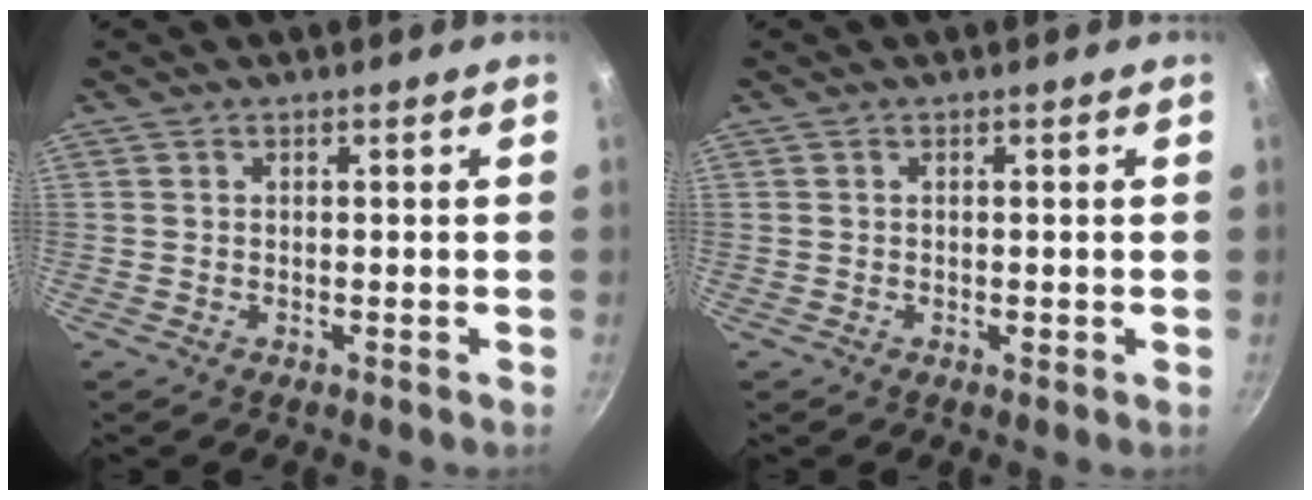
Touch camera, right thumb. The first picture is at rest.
{"total": 0.6, "force": [-0.1, 0.3, 0.5], "torque": [-0.006, 0.001, -0.002]}